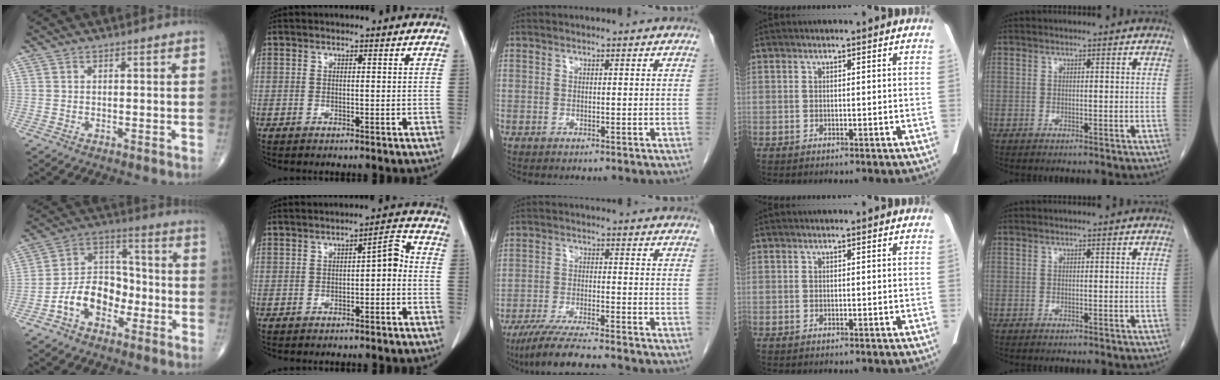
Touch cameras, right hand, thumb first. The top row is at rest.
{"thumb": {"total": 11.6, "force": [-4.4, 8.0, 7.2], "torque": [-0.100, 0.049, -0.086]}, "index": {"total": 4.0, "force": [-0.7, 1.4, 3.7], "torque": [-0.051, 0.019, -0.012]}, "middle": {"total": 11.0, "force": [-9.5, 0.1, 5.6], "torque": [-0.088, -0.032, -0.154]}}